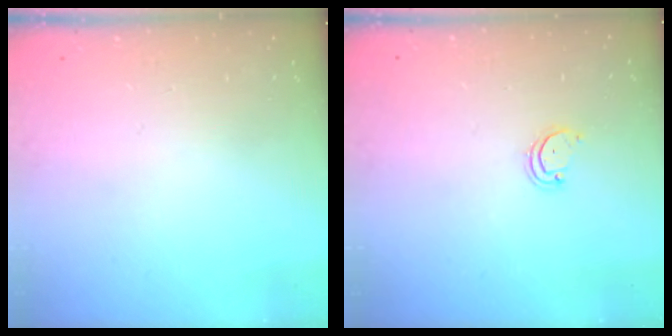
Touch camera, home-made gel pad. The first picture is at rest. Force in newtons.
{"total": 2.6, "press": 2.6, "slide": 0.2}